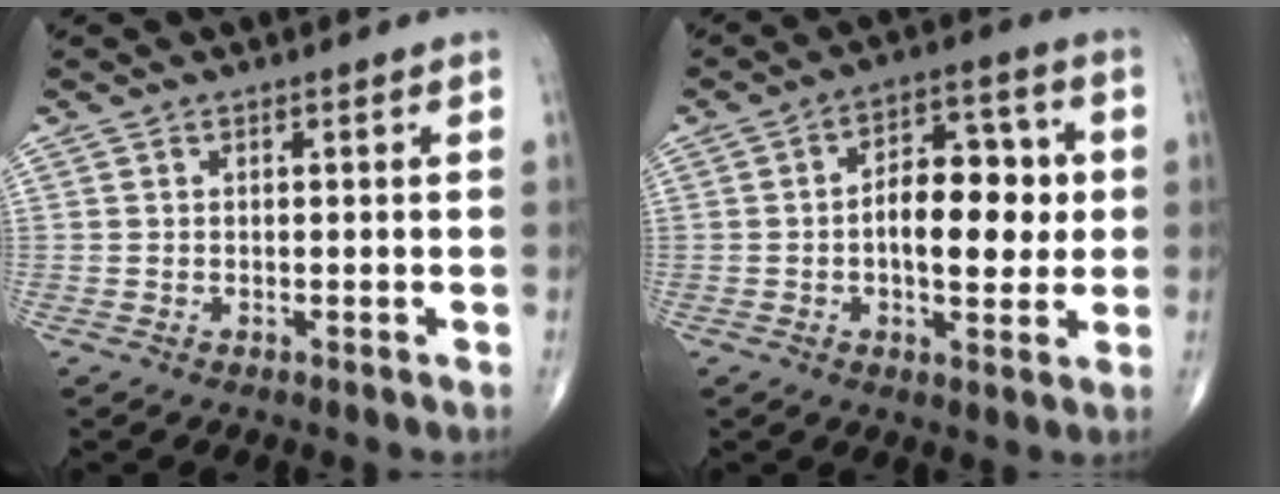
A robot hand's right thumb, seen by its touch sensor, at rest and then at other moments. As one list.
[{"total": 11.4, "force": [-0.2, 6.2, 9.6], "torque": [-0.106, 0.020, -0.006]}]